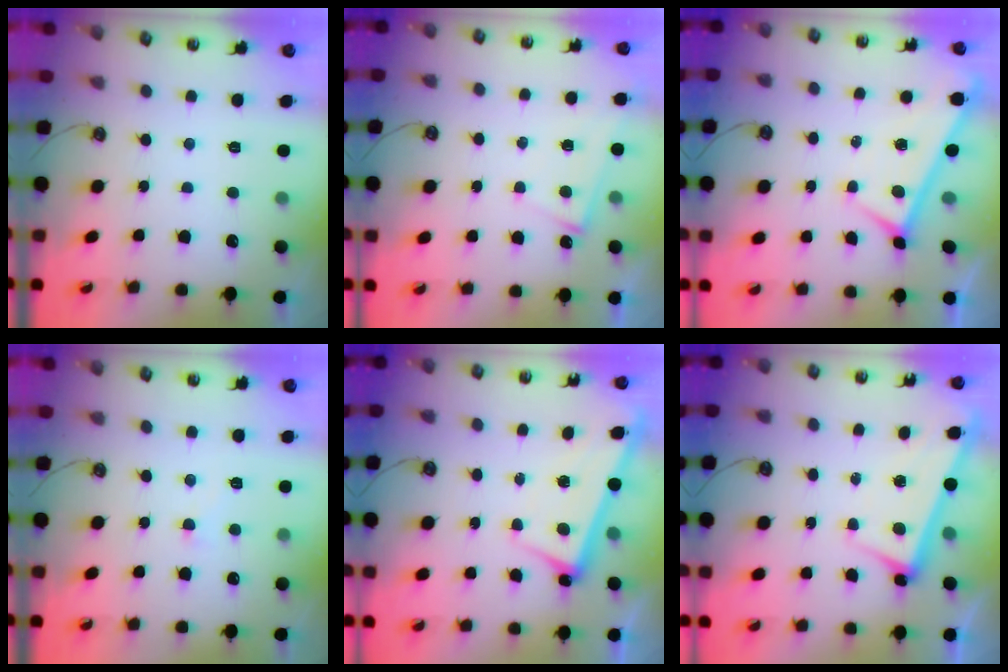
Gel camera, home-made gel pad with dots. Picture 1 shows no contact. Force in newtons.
{"total": 1.8, "press": 1.8, "slide": 0.3}
{"total": 0.0}
{"total": 2.6, "press": 2.6, "slide": 0.7}
{"total": 2.5, "press": 2.5, "slide": 0.6}
{"total": 2.6, "press": 2.5, "slide": 0.7}